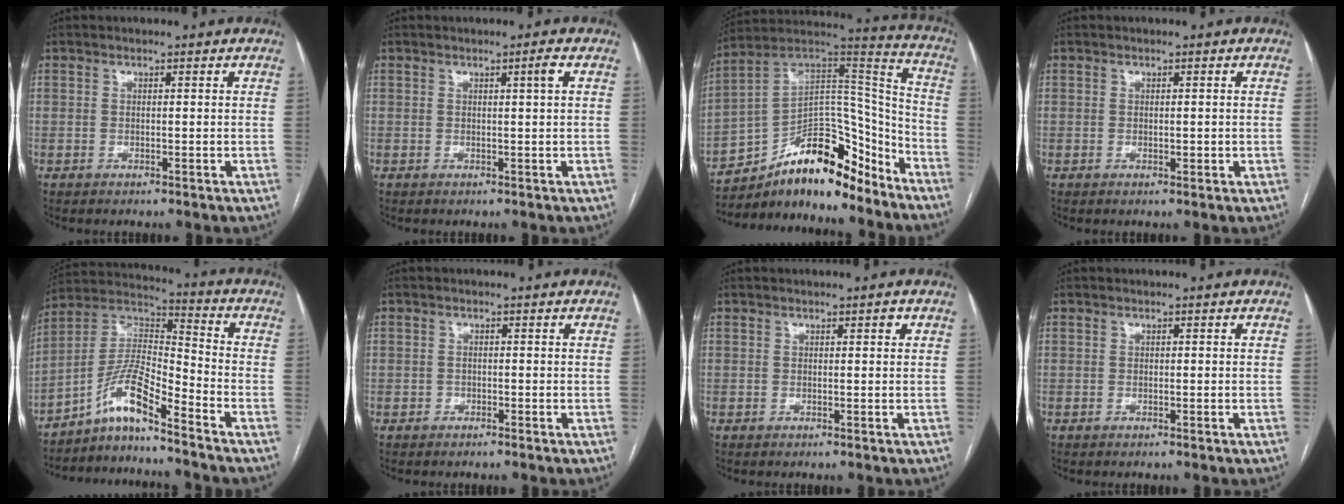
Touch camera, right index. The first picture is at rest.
{"total": 1.4, "force": [0.6, -0.3, 1.3], "torque": [-0.020, -0.003, 0.008]}
{"total": 19.7, "force": [-14.4, 7.2, 11.2], "torque": [-0.188, 0.055, -0.240]}
{"total": 1.2, "force": [0.0, 0.7, 1.0], "torque": [-0.016, 0.001, 0.002]}
{"total": 9.3, "force": [-6.7, 1.0, 6.3], "torque": [-0.134, 0.023, -0.128]}
{"total": 1.0, "force": [-0.5, 0.8, -0.1], "torque": [-0.003, 0.004, -0.012]}
{"total": 0.9, "force": [0.5, 0.3, 0.7], "torque": [-0.008, 0.001, 0.005]}
{"total": 0.0}